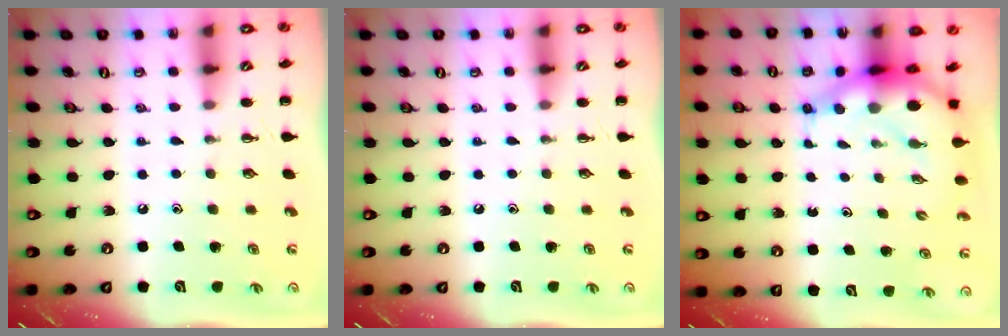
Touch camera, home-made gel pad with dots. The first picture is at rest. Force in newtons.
{"total": 0.0}
{"total": 7.7, "press": 7.3, "slide": 2.3}